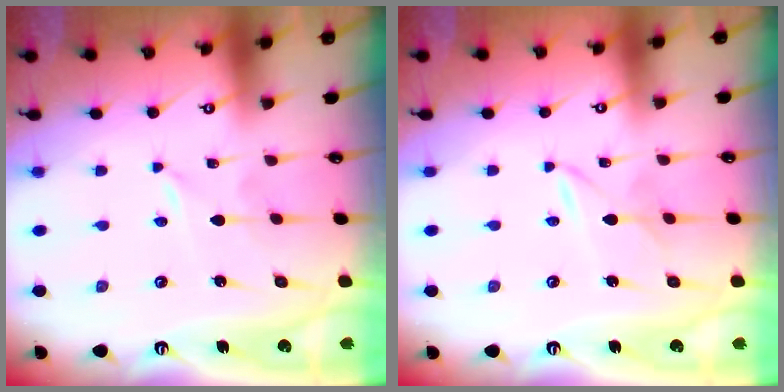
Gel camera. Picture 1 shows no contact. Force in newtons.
{"total": 1.9, "press": 1.9, "slide": 0.3}